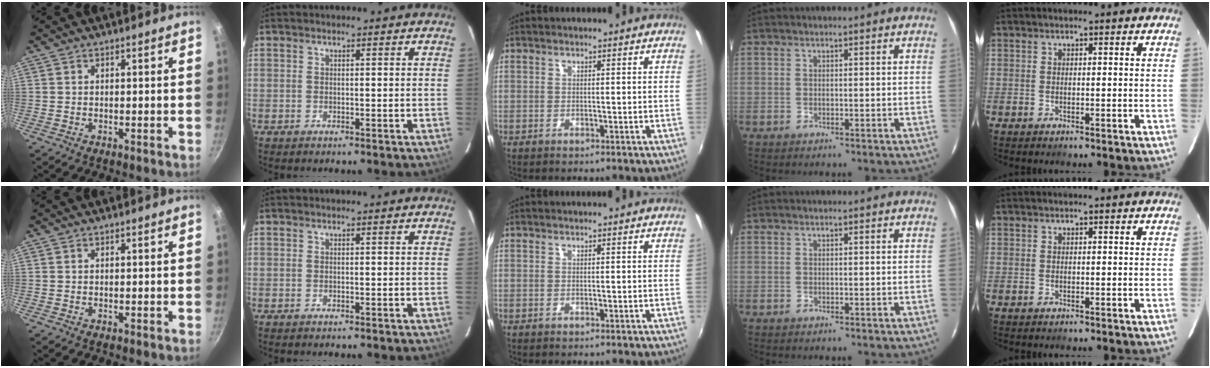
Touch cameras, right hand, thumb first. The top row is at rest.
{}